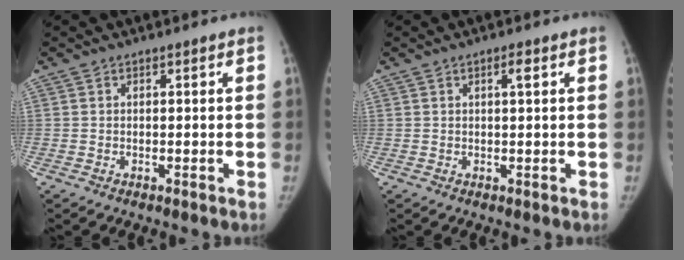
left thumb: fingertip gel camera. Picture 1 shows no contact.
{"total": 1.6, "force": [0.6, 0.2, 1.5], "torque": [-0.023, 0.001, 0.010]}